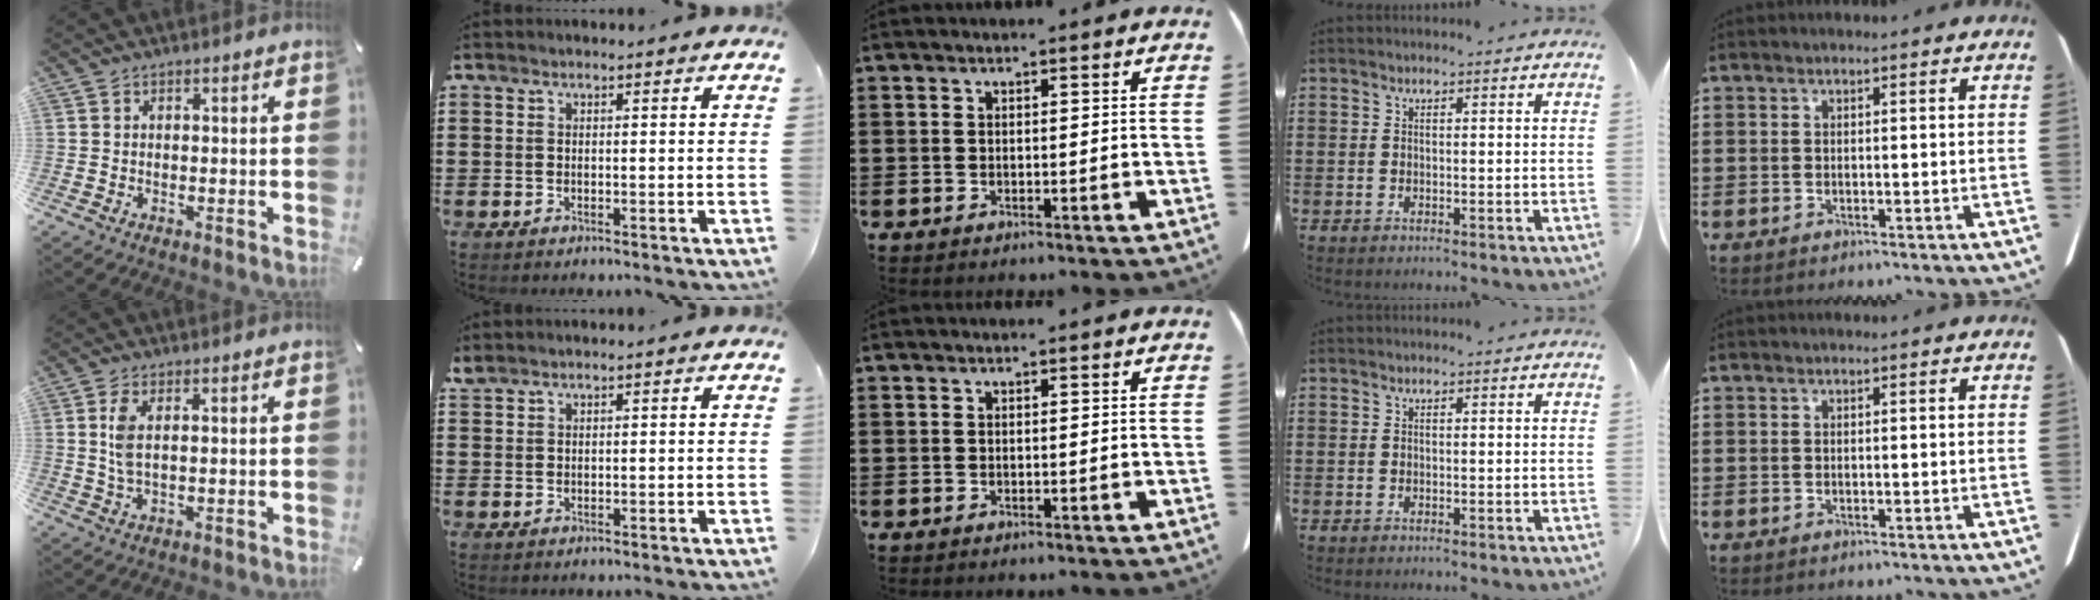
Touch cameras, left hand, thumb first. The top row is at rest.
{"thumb": {"total": 4.8, "force": [0.8, 1.9, 4.3], "torque": [-0.102, 0.001, 0.008]}, "index": {"total": 1.0, "force": [1.0, 0.0, 0.4], "torque": [-0.008, 0.001, 0.019]}}